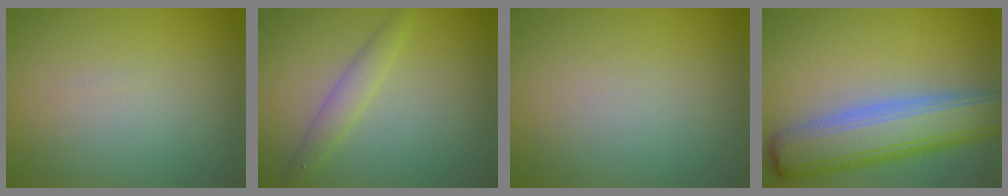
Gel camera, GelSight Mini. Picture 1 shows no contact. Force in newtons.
{"total": 1.9, "press": 1.9, "slide": 0.1}
{"total": 0.0}
{"total": 8.2, "press": 8.1, "slide": 0.5}